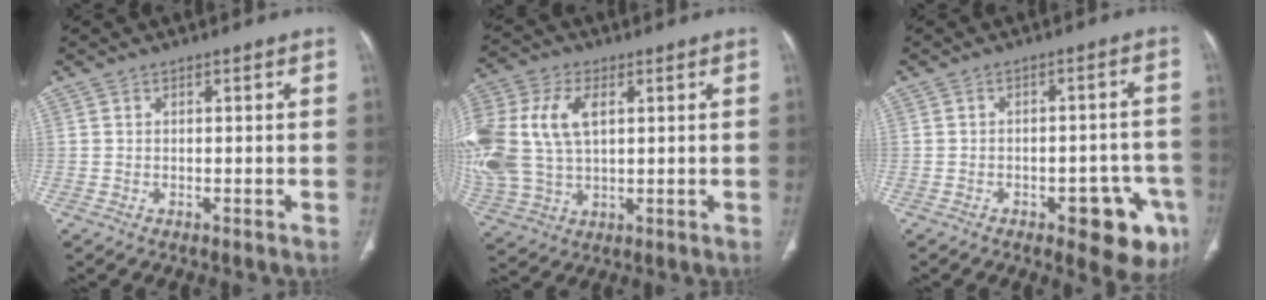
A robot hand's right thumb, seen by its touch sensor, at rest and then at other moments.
{"total": 21.6, "force": [4.3, 13.9, 16.0], "torque": [-0.408, 0.020, 0.090]}
{"total": 11.2, "force": [-5.1, 4.8, 8.7], "torque": [-0.076, 0.025, -0.056]}